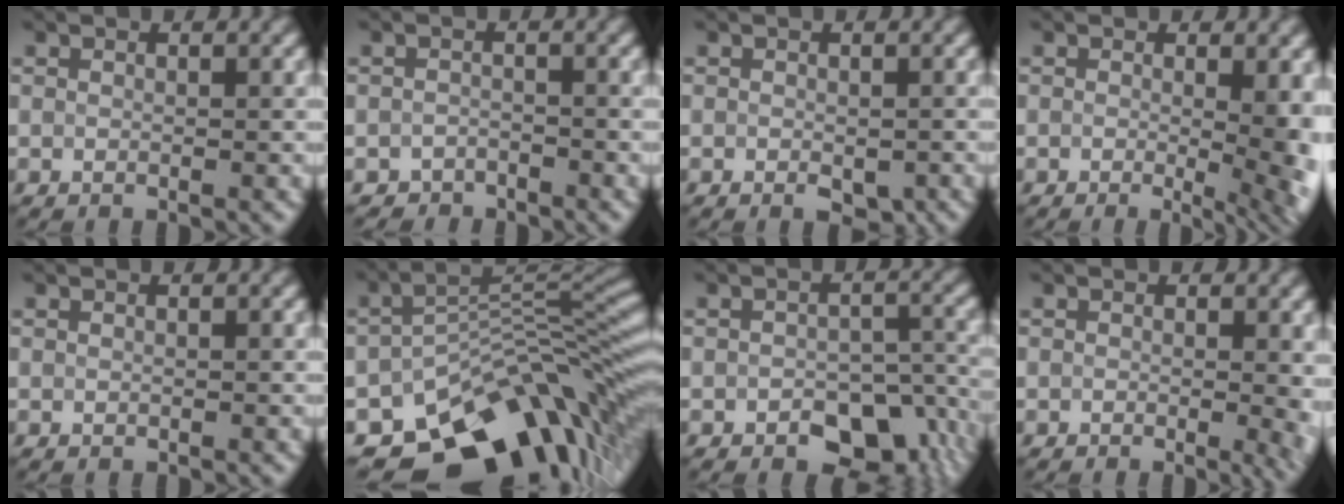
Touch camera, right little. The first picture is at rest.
{"total": 1.6, "force": [-1.4, -0.1, -0.8], "torque": [0.008, 0.006, -0.016]}
{"total": 1.2, "force": [-0.9, 0.0, 0.8], "torque": [-0.017, -0.006, 0.002]}
{"total": 5.7, "force": [-0.2, 1.8, 5.4], "torque": [-0.035, 0.000, 0.006]}
{"total": 0.0}
{"total": 13.9, "force": [-9.4, 6.6, 7.9], "torque": [-0.121, -0.003, -0.136]}
{"total": 5.7, "force": [-3.1, 3.0, 3.7], "torque": [-0.047, -0.006, -0.029]}
{"total": 2.5, "force": [-0.2, 0.4, 2.5], "torque": [-0.022, 0.004, 0.005]}